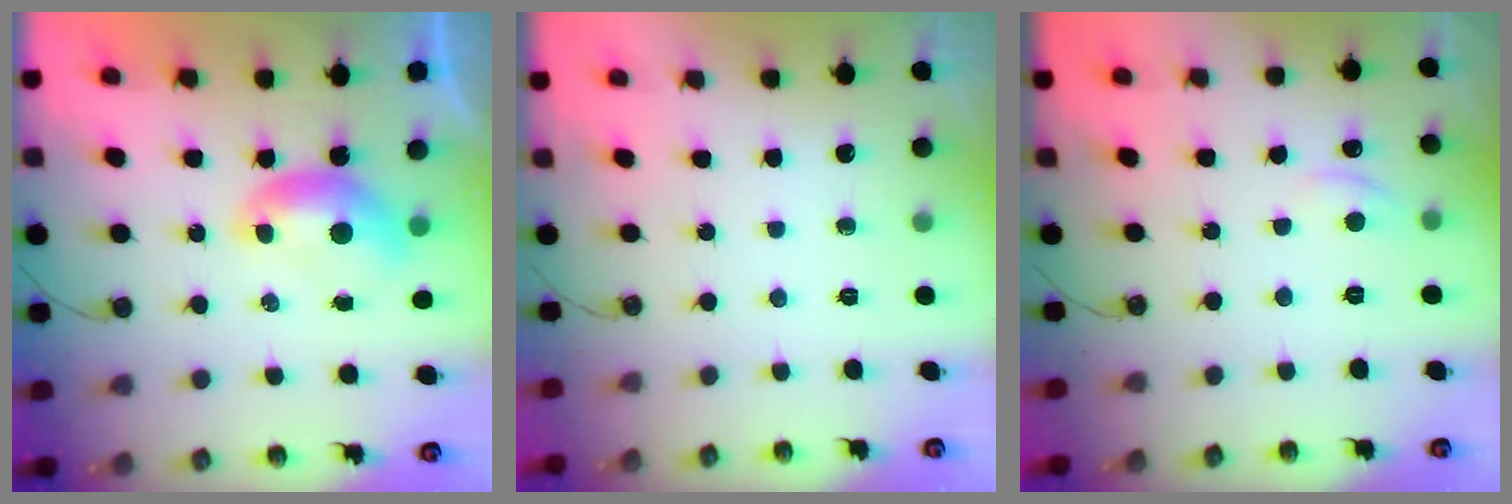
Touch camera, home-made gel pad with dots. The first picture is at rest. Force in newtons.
{"total": 0.0}
{"total": 1.7, "press": 1.7, "slide": 0.3}